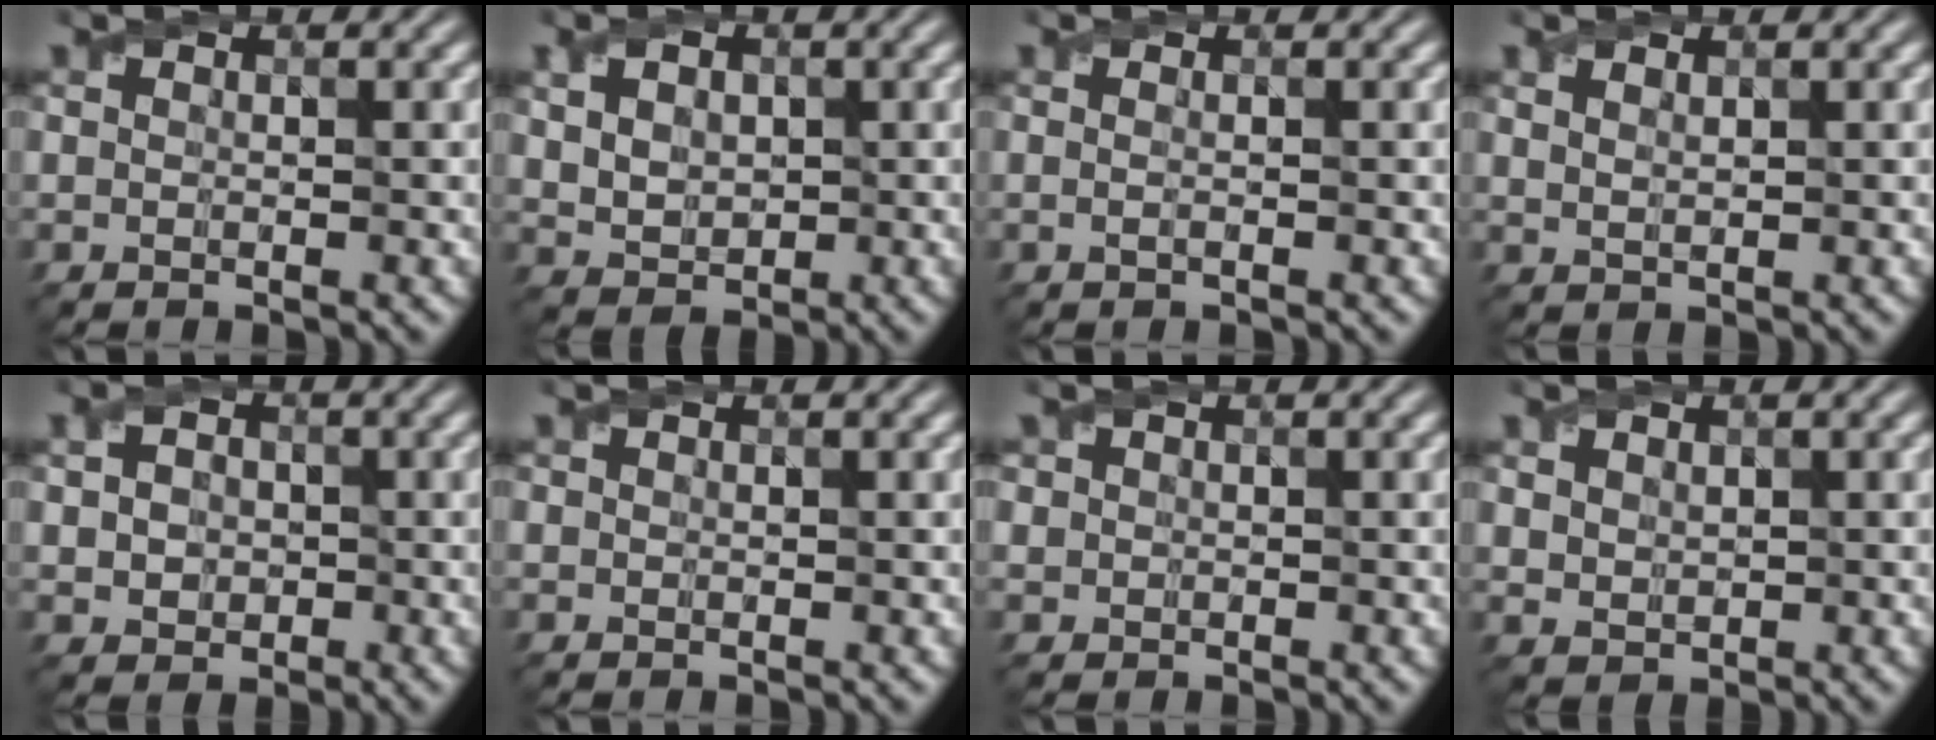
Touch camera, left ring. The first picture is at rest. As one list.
[{"total": 3.9, "force": [1.2, 2.9, 2.3], "torque": [-0.052, 0.006, 0.024]}, {"total": 0.8, "force": [0.0, 0.2, 0.8], "torque": [-0.014, -0.008, -0.004]}, {"total": 1.1, "force": [0.9, 0.4, 0.6], "torque": [-0.016, -0.003, 0.021]}, {"total": 4.3, "force": [0.4, 3.6, 2.3], "torque": [-0.032, 0.018, -0.010]}, {"total": 0.0}, {"total": 1.1, "force": [0.2, 1.0, 0.1], "torque": [0.005, -0.004, 0.003]}, {"total": 1.8, "force": [0.9, 1.4, 0.6], "torque": [-0.020, -0.004, 0.026]}]